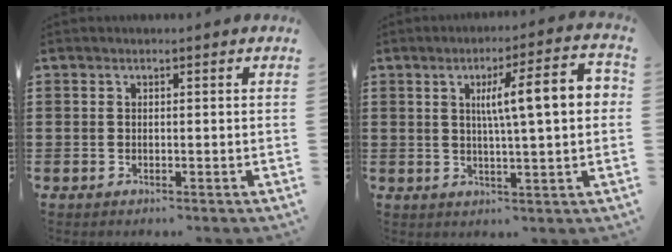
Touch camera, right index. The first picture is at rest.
{"total": 10.4, "force": [2.0, 1.5, 10.1], "torque": [-0.180, 0.006, 0.025]}